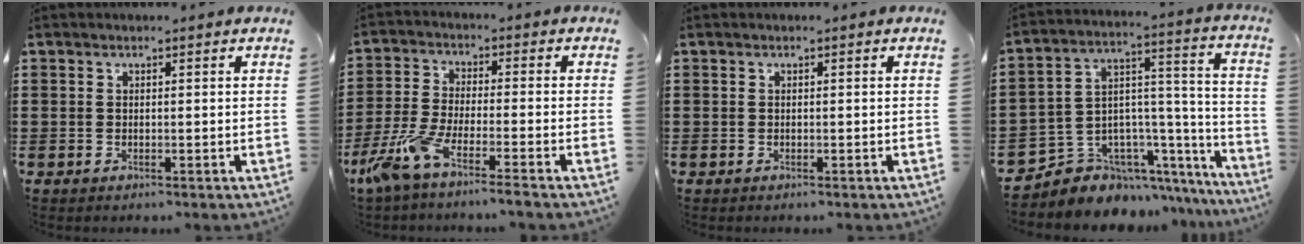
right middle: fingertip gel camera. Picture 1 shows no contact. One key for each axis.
{"total": 6.3, "fx": -5.1, "fy": 0.2, "fz": 3.7, "tx": -0.110, "ty": -0.022, "tz": -0.107}
{"total": 0.0}
{"total": 6.1, "fx": -4.4, "fy": 4.2, "fz": -0.2, "tx": -0.015, "ty": -0.008, "tz": -0.079}